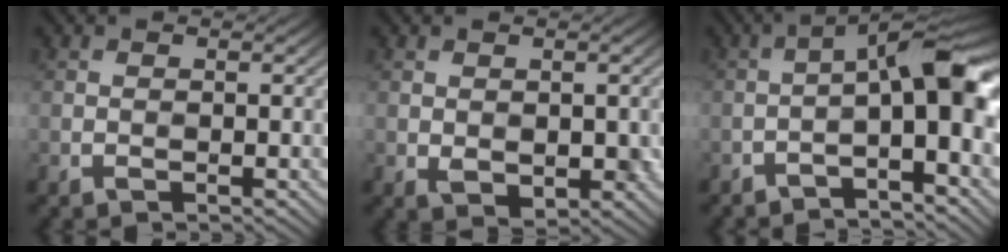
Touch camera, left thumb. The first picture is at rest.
{"total": 3.0, "force": [0.0, 2.0, 2.2], "torque": [-0.033, -0.006, 0.012]}
{"total": 9.6, "force": [-2.7, 1.7, 9.0], "torque": [-0.119, 0.013, -0.036]}